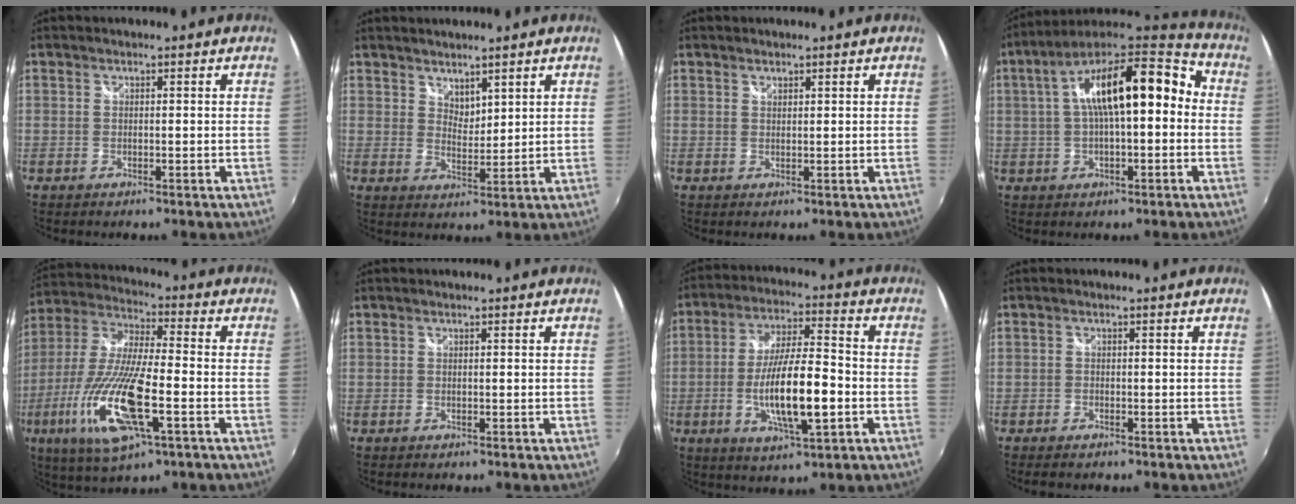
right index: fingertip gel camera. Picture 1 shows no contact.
{"total": 3.6, "force": [3.0, 1.6, 1.2], "torque": [-0.012, -0.001, 0.054]}
{"total": 0.8, "force": [0.7, 0.4, 0.2], "torque": [-0.003, 0.000, 0.012]}
{"total": 19.1, "force": [1.4, 7.2, 17.6], "torque": [-0.294, 0.037, 0.017]}
{"total": 19.5, "force": [-6.9, 5.1, 17.5], "torque": [-0.365, -0.033, -0.133]}
{"total": 0.0}
{"total": 14.2, "force": [-3.5, 3.2, 13.4], "torque": [-0.254, -0.011, -0.059]}
{"total": 2.0, "force": [-1.6, 0.9, 0.8], "torque": [-0.021, -0.008, -0.029]}